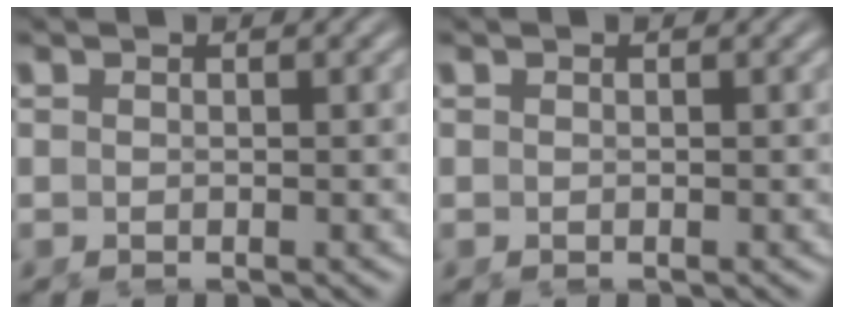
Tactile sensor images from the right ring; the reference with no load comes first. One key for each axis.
{"total": 0.0}